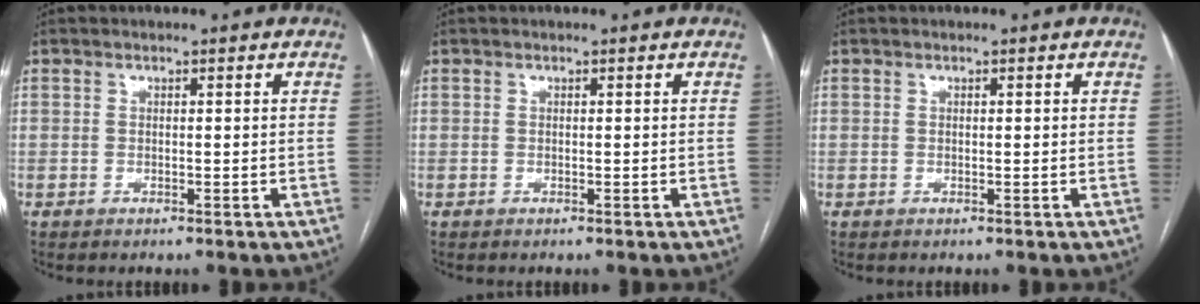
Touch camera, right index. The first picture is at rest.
{"total": 0.0}
{"total": 0.0}